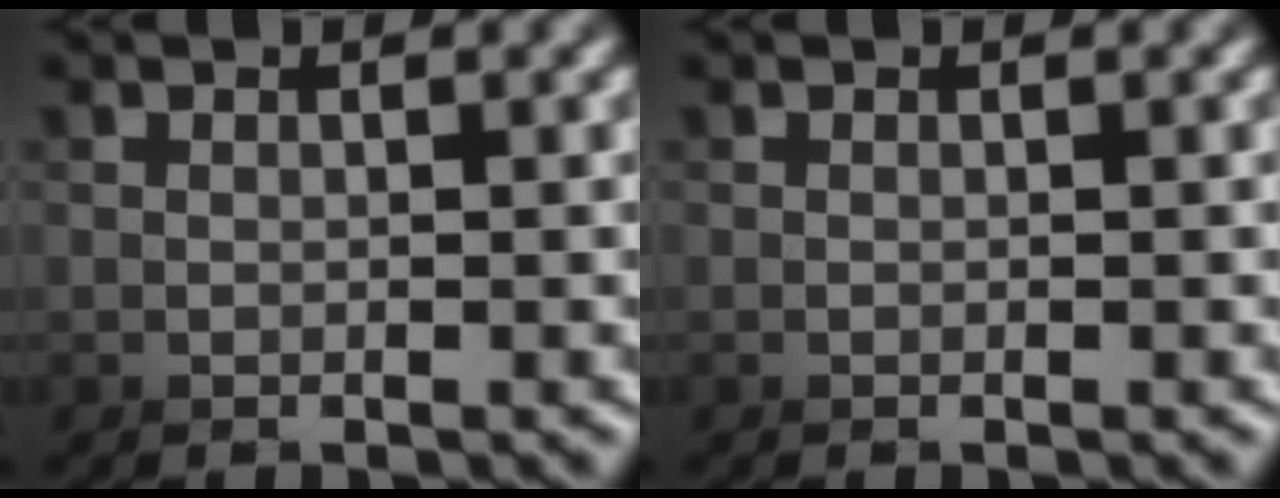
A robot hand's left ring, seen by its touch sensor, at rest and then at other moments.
{"total": 0.0}